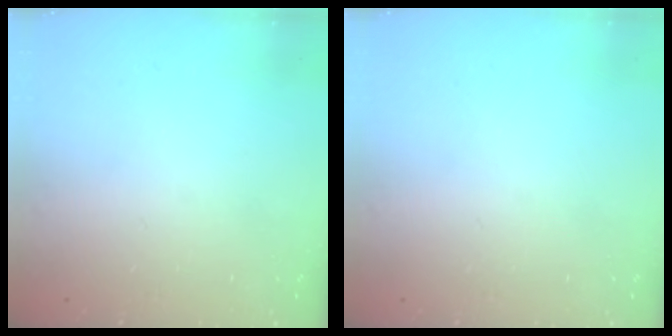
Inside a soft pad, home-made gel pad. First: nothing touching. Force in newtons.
{"total": 0.0}